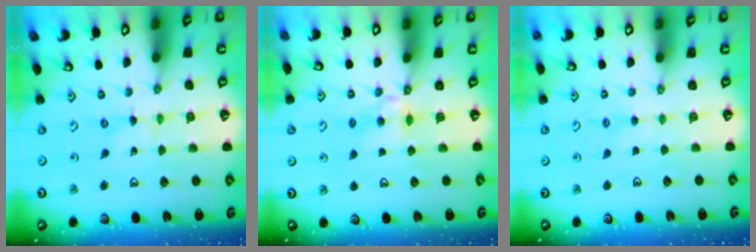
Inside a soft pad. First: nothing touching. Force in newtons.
{"total": 4.6, "press": 4.6, "slide": 0.6}
{"total": 2.4, "press": 2.4, "slide": 0.5}